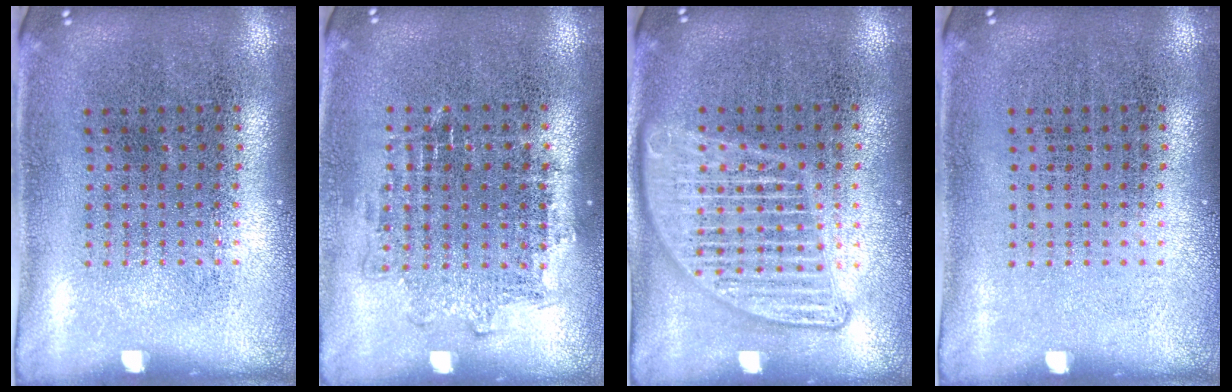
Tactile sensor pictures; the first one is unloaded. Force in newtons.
{"total": 1.3, "press": 1.1, "slide": 0.7}
{"total": 1.8, "press": 1.8, "slide": 0.3}
{"total": 0.0}